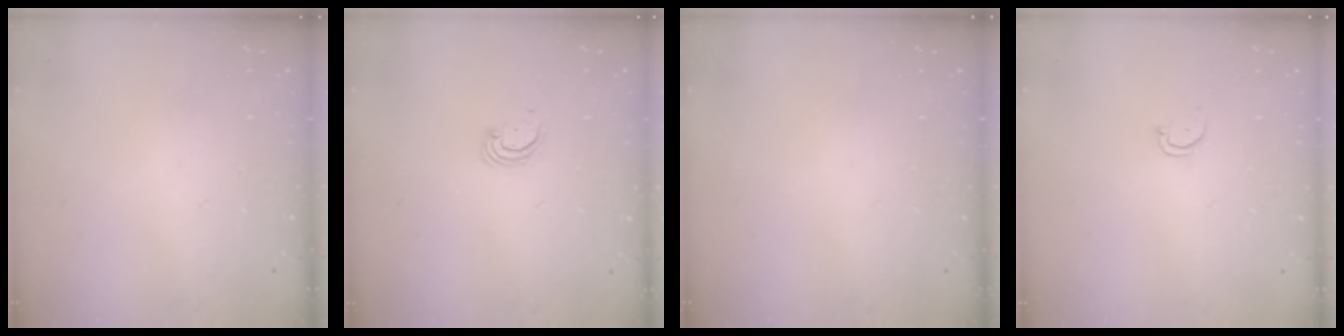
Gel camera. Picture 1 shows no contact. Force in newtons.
{"total": 2.9, "press": 2.9, "slide": 0.3}
{"total": 0.0}
{"total": 2.2, "press": 2.2, "slide": 0.2}